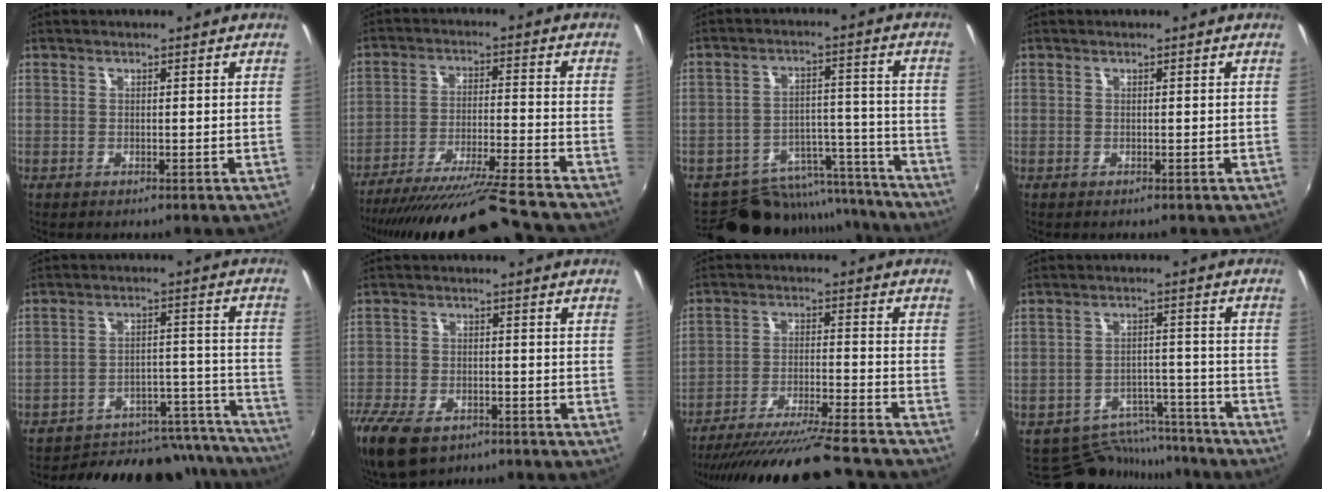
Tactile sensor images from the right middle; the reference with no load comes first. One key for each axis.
{"total": 19.7, "fx": -17.9, "fy": -0.9, "fz": 8.2, "tx": -0.153, "ty": -0.041, "tz": -0.282}
{"total": 18.3, "fx": -16.7, "fy": 6.7, "fz": 3.6, "tx": -0.071, "ty": 0.048, "tz": -0.221}
{"total": 0.0}
{"total": 26.6, "fx": -24.3, "fy": 8.0, "fz": 7.4, "tx": -0.104, "ty": 0.045, "tz": -0.297}
{"total": 14.0, "fx": -9.0, "fy": 7.6, "fz": 7.6, "tx": -0.199, "ty": -0.038, "tz": -0.161}
{"total": 19.1, "fx": -17.3, "fy": 0.2, "fz": 8.2, "tx": -0.159, "ty": -0.039, "tz": -0.270}
{"total": 11.5, "fx": -10.5, "fy": 4.4, "fz": 1.8, "tx": -0.040, "ty": 0.025, "tz": -0.141}